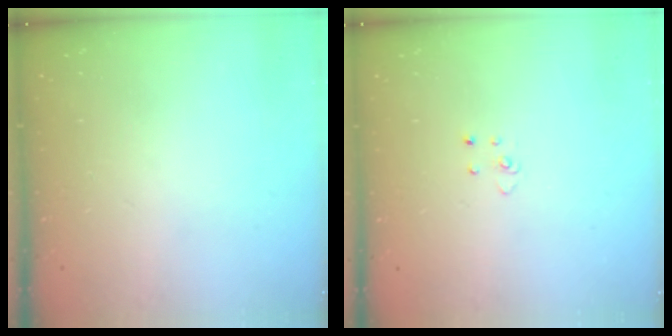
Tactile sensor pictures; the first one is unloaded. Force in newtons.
{"total": 2.9, "press": 2.9, "slide": 0.2}